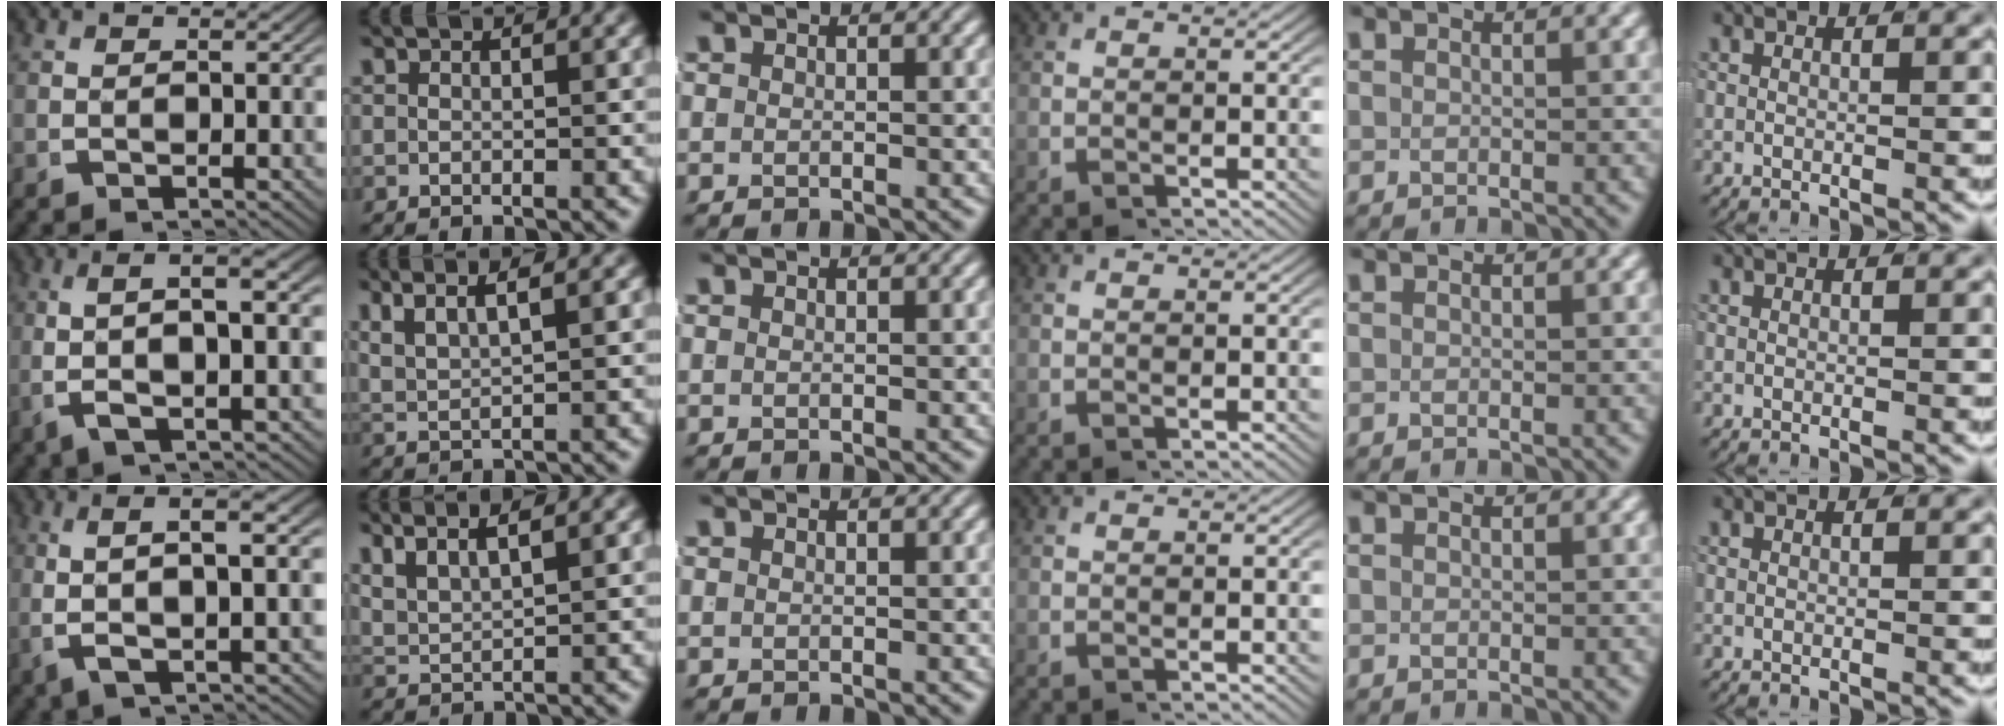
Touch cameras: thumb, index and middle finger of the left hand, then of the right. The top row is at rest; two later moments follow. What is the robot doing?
{"motion": "lift_and_place", "object": "jacket"}